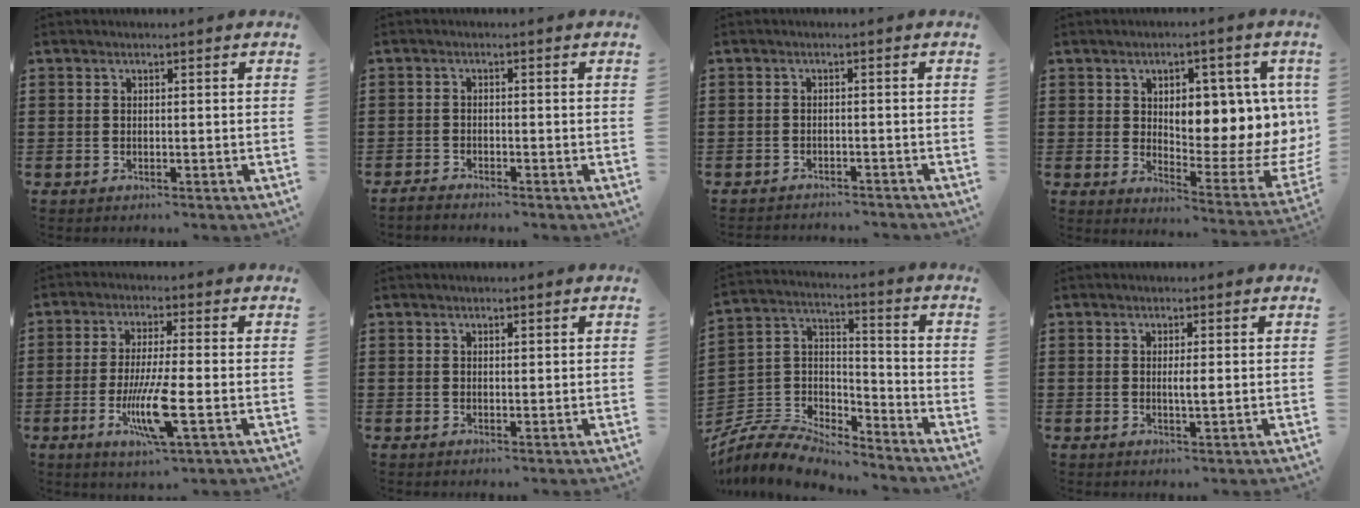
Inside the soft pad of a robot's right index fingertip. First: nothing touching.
{"total": 1.3, "force": [-1.3, 0.0, 0.0], "torque": [-0.004, 0.001, -0.027]}
{"total": 1.5, "force": [-1.5, 0.0, 0.0], "torque": [-0.005, 0.002, -0.031]}
{"total": 8.4, "force": [3.0, 3.9, 6.8], "torque": [-0.096, -0.035, 0.042]}
{"total": 9.2, "force": [-2.7, 1.4, 8.7], "torque": [-0.172, -0.018, -0.051]}
{"total": 0.6, "force": [0.4, 0.3, 0.3], "torque": [-0.007, 0.001, 0.007]}
{"total": 8.1, "force": [-7.6, 1.9, 2.1], "torque": [-0.057, 0.006, -0.155]}
{"total": 1.6, "force": [0.0, 0.0, 1.6], "torque": [-0.031, -0.004, -0.001]}